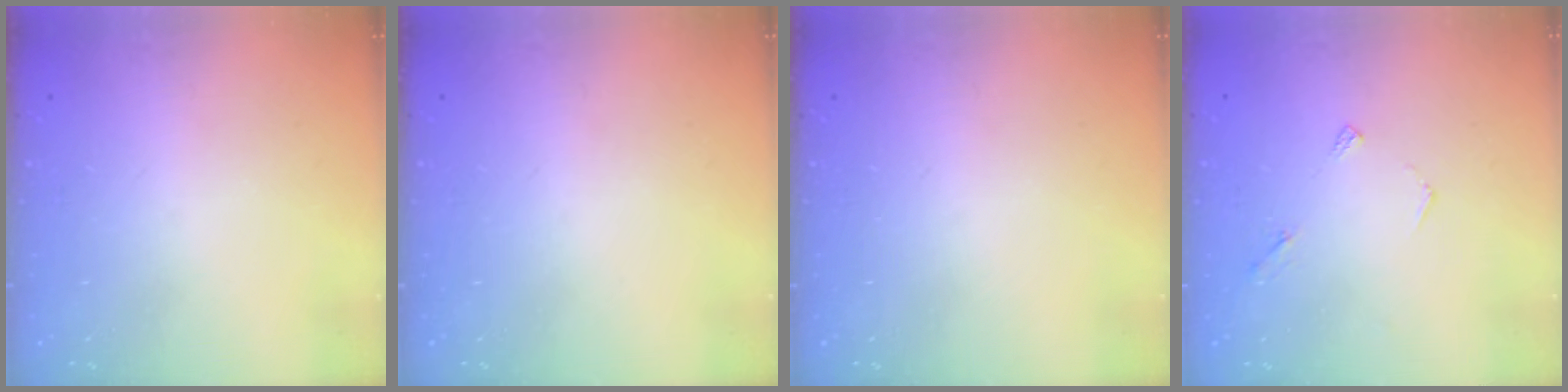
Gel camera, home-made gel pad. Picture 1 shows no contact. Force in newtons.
{"total": 0.0}
{"total": 0.0}
{"total": 3.3, "press": 3.3, "slide": 0.3}